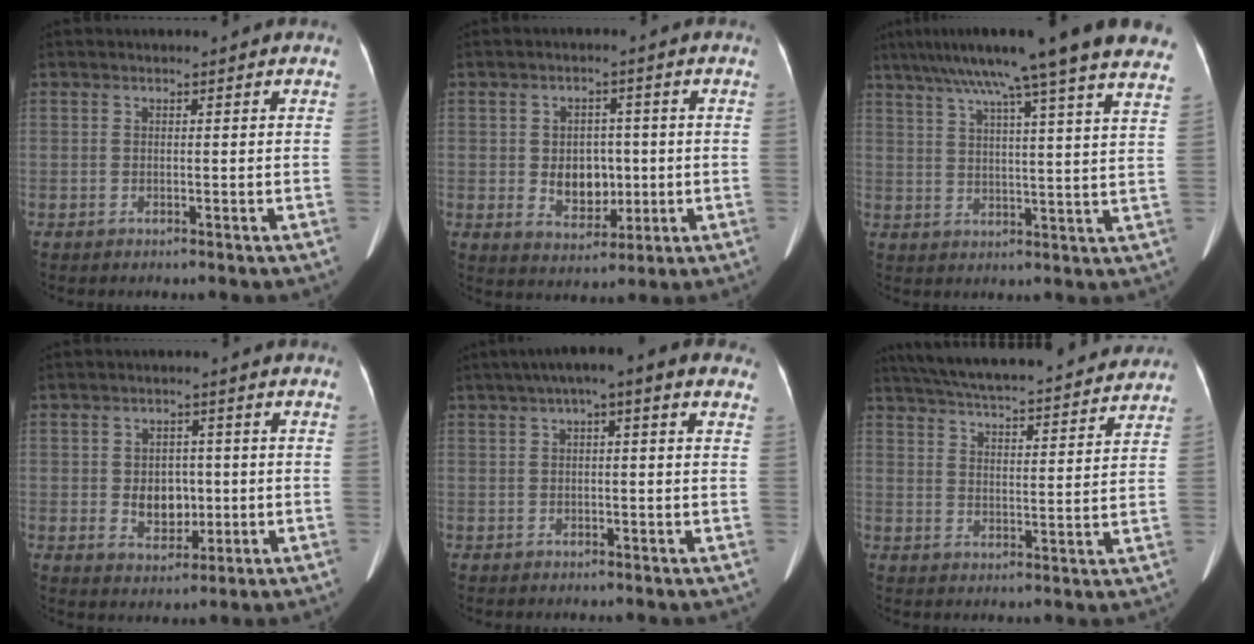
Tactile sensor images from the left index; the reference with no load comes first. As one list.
[{"total": 6.3, "force": [-0.3, 4.5, 4.3], "torque": [-0.070, 0.003, 0.006]}, {"total": 25.1, "force": [20.0, -0.3, 15.1], "torque": [-0.231, 0.004, 0.260]}, {"total": 5.4, "force": [-0.3, 3.9, 3.6], "torque": [-0.060, 0.004, 0.005]}, {"total": 9.3, "force": [5.2, 1.8, 7.5], "torque": [-0.101, 0.049, 0.063]}, {"total": 24.4, "force": [22.1, 3.3, 9.8], "torque": [-0.168, 0.011, 0.301]}]